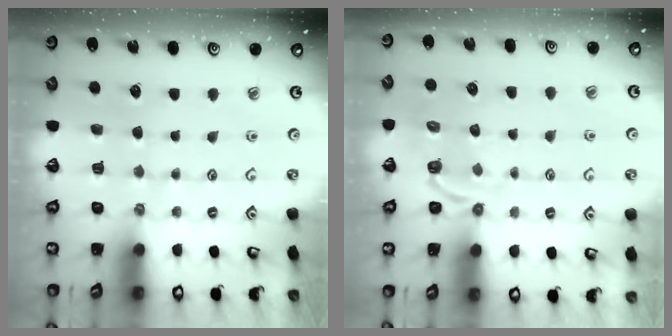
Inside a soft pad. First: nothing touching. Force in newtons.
{"total": 3.2, "press": 2.1, "slide": 2.4}